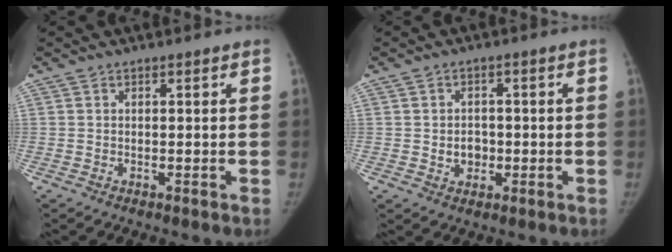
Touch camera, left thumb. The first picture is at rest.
{"total": 3.7, "force": [-0.6, 3.1, 1.8], "torque": [-0.009, 0.005, -0.006]}